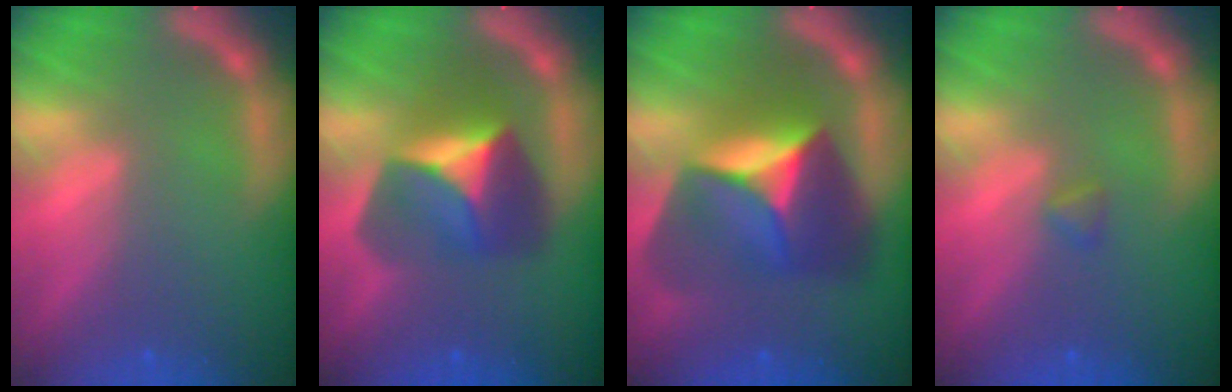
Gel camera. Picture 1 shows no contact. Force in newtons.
{"total": 6.9}
{"total": 10.0}
{"total": 0.9}